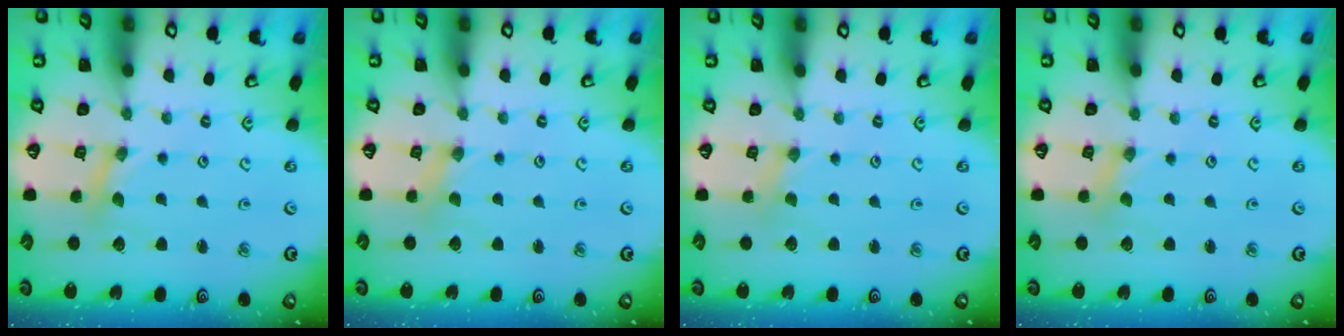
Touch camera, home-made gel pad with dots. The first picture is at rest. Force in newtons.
{"total": 0.0}
{"total": 0.0}
{"total": 0.0}